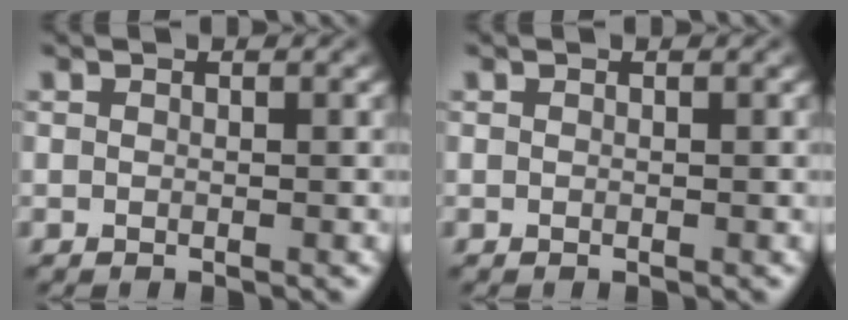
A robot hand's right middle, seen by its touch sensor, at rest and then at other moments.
{"total": 0.0}